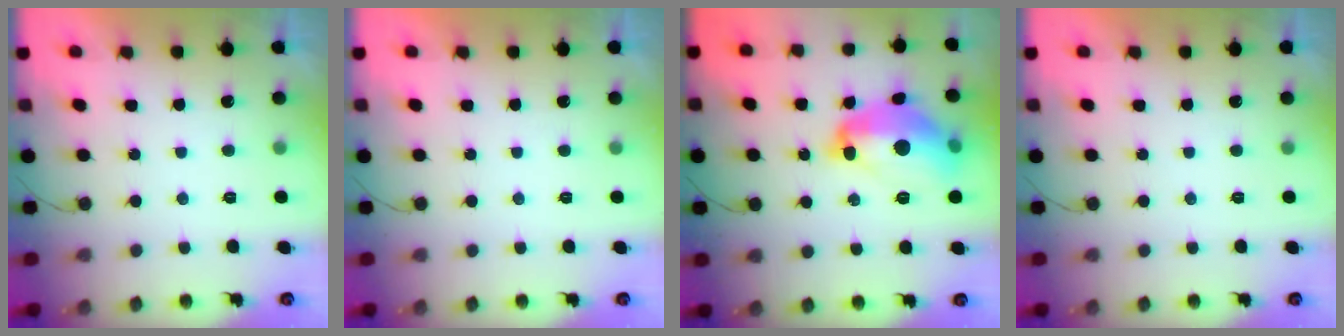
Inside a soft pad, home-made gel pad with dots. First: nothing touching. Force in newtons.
{"total": 0.0}
{"total": 15.6, "press": 15.5, "slide": 1.4}
{"total": 0.0}